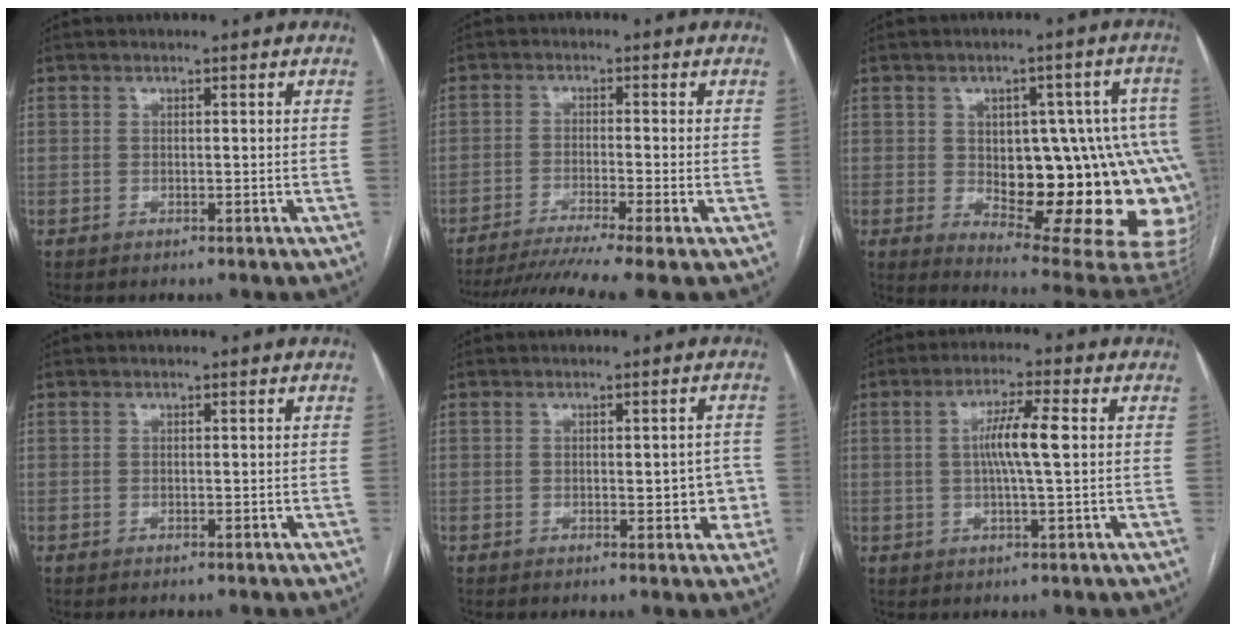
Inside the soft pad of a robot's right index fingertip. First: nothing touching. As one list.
[{"total": 10.6, "force": [-8.3, -1.6, 6.4], "torque": [-0.093, -0.025, -0.130]}, {"total": 23.3, "force": [-2.0, 8.4, 21.6], "torque": [-0.204, 0.023, 0.000]}, {"total": 0.0}, {"total": 4.8, "force": [-0.4, 2.1, 4.3], "torque": [-0.044, 0.008, -0.002]}, {"total": 6.4, "force": [0.6, 0.1, 6.4], "torque": [-0.119, 0.003, 0.009]}]